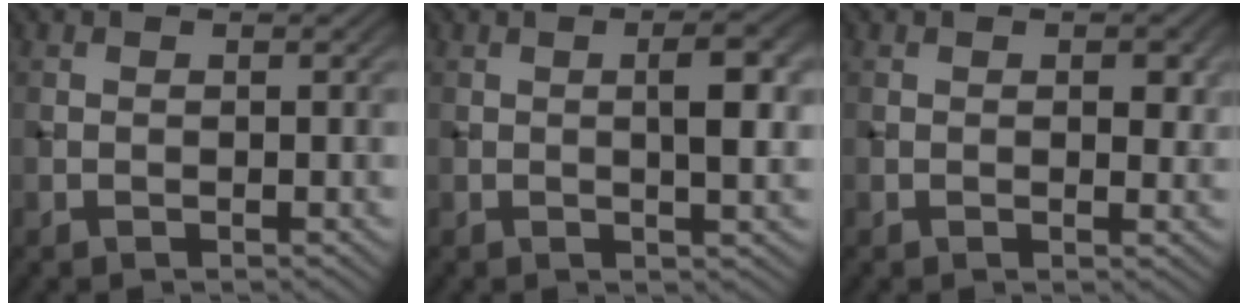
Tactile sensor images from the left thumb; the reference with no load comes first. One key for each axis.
{"total": 3.8, "fx": 0.3, "fy": 0.8, "fz": 3.7, "tx": -0.058, "ty": 0.003, "tz": 0.003}
{"total": 2.0, "fx": 0.3, "fy": 1.1, "fz": 1.6, "tx": -0.019, "ty": -0.006, "tz": 0.005}